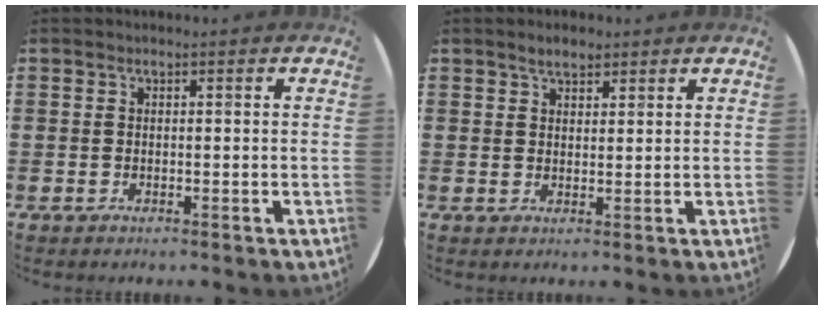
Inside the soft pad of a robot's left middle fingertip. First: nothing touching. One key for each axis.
{"total": 2.4, "fx": 2.0, "fy": 1.0, "fz": 0.8, "tx": -0.010, "ty": 0.001, "tz": 0.037}